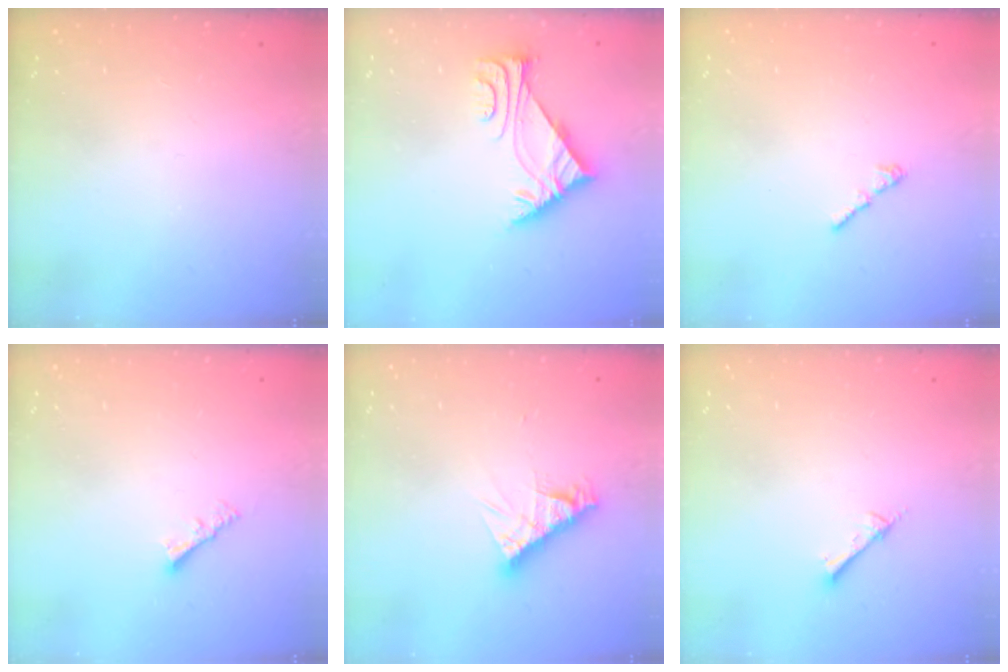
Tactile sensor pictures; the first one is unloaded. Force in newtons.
{"total": 6.0, "press": 5.9, "slide": 1.0}
{"total": 1.2, "press": 1.1, "slide": 0.5}
{"total": 3.0, "press": 3.0, "slide": 0.1}
{"total": 9.0, "press": 8.9, "slide": 0.8}
{"total": 1.5, "press": 1.4, "slide": 0.2}